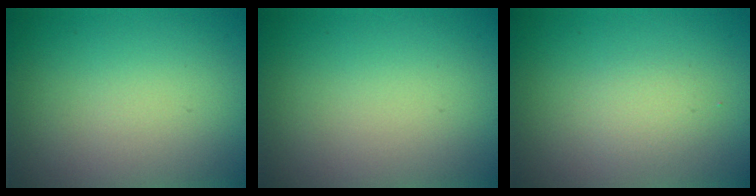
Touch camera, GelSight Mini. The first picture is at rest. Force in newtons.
{"total": 0.0}
{"total": 1.4, "press": 1.4, "slide": 0.0}